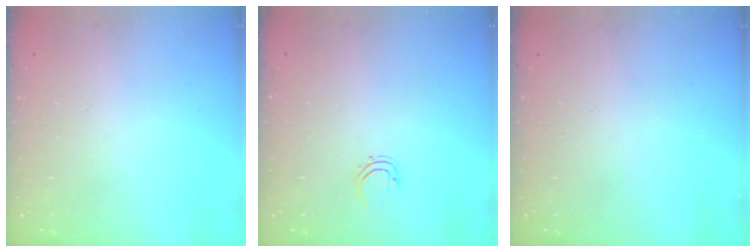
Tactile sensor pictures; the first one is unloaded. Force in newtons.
{"total": 2.8, "press": 2.7, "slide": 0.5}
{"total": 0.0}